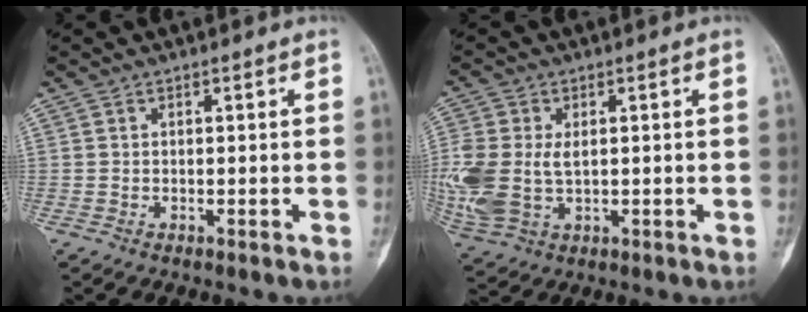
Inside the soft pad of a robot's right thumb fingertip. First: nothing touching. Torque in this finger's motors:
{"motor_torque": [0.02, 0.16, 0.67, -0.36, 0.13]}